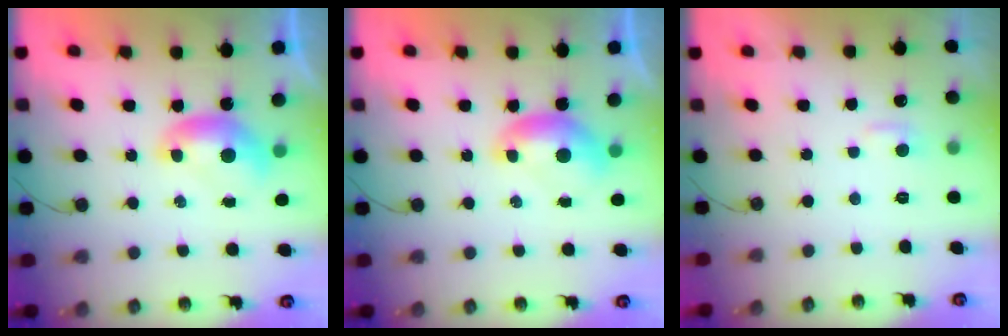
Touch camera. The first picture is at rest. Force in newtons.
{"total": 0.0}
{"total": 2.5, "press": 2.5, "slide": 0.5}